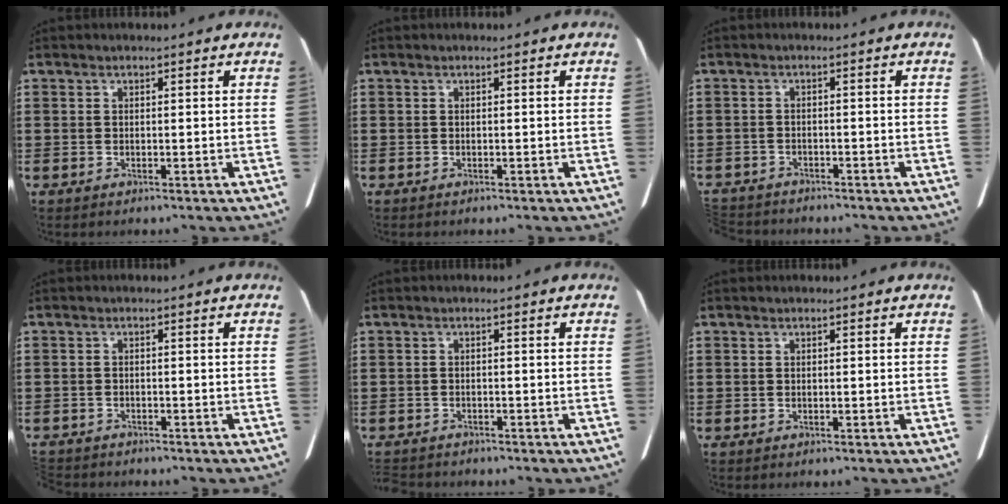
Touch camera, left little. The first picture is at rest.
{"total": 0.0}
{"total": 2.0, "force": [-2.0, -0.1, -0.1], "torque": [-0.004, -0.004, -0.043]}
{"total": 1.4, "force": [-1.3, -0.1, -0.1], "torque": [-0.004, -0.003, -0.029]}
{"total": 1.2, "force": [-1.2, -0.1, 0.0], "torque": [-0.004, -0.003, -0.025]}
{"total": 0.0}